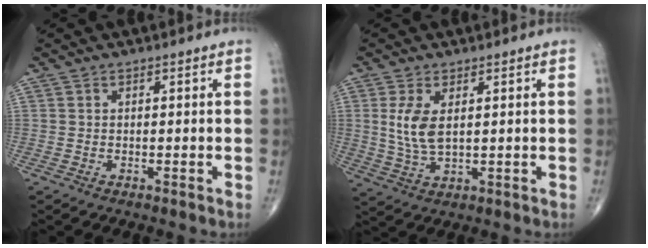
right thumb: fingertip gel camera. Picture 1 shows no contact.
{"total": 6.3, "force": [1.4, 3.0, 5.4], "torque": [-0.116, -0.010, 0.036]}